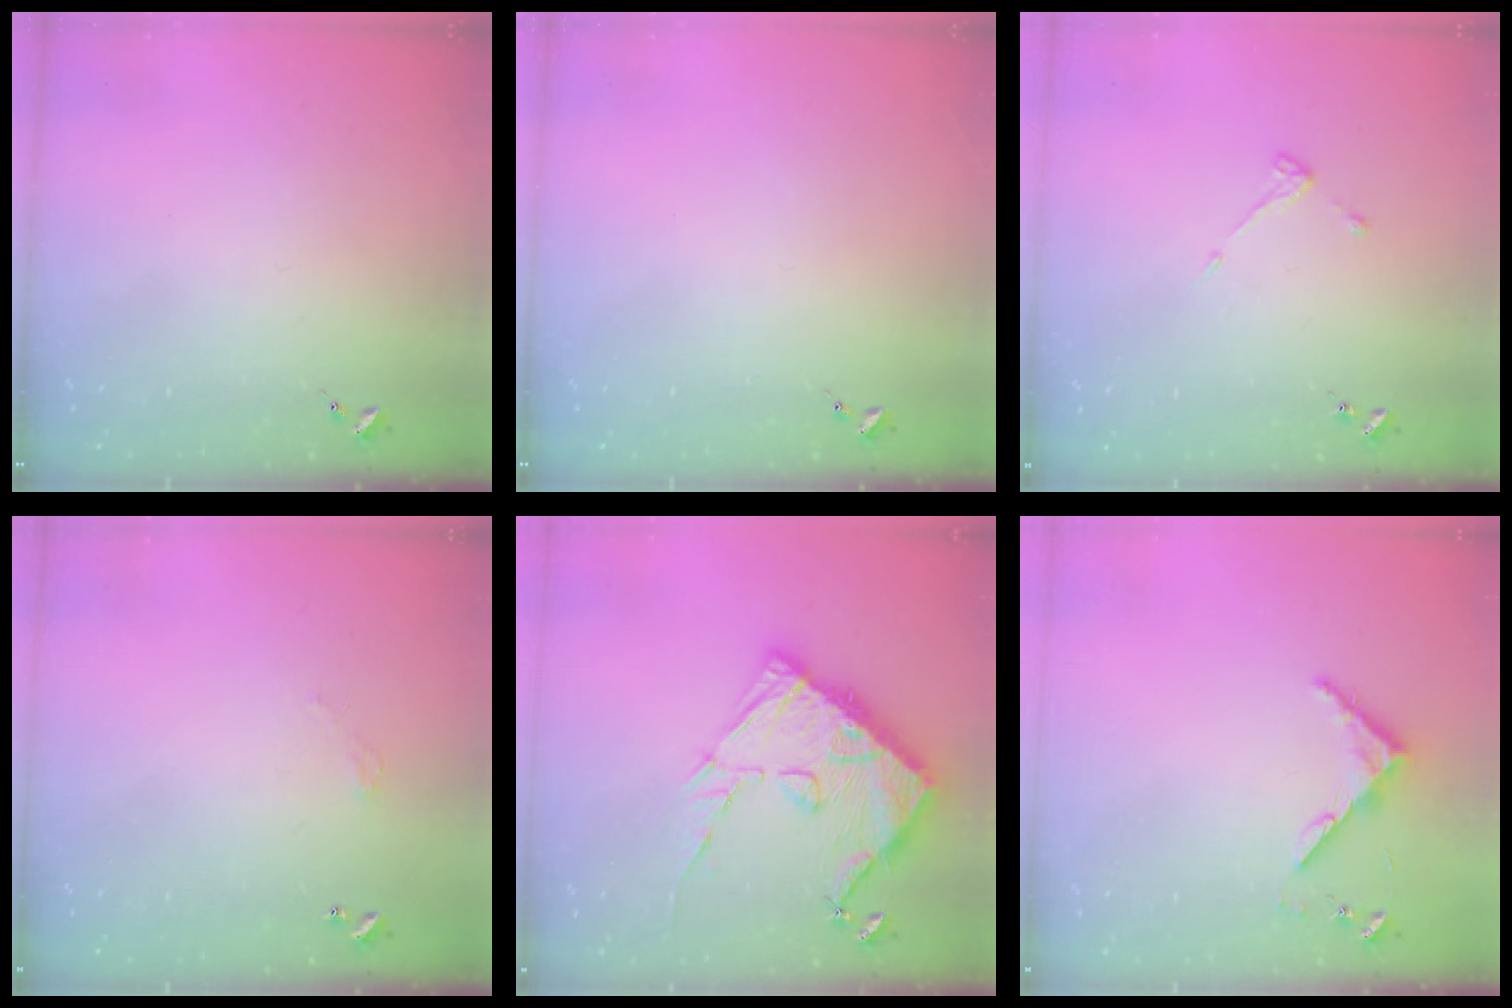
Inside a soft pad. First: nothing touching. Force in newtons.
{"total": 0.0}
{"total": 3.6, "press": 3.5, "slide": 0.6}
{"total": 2.7, "press": 2.7, "slide": 0.2}
{"total": 19.1, "press": 19.0, "slide": 1.6}
{"total": 4.6, "press": 4.6, "slide": 0.4}